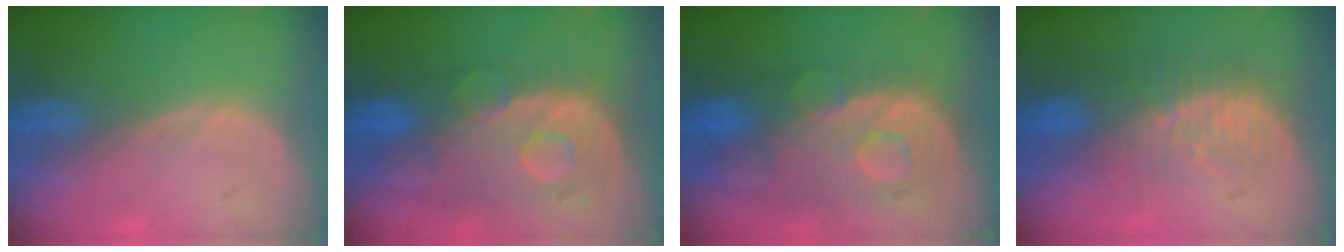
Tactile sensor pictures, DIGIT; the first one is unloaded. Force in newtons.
{"total": 11.2, "press": 9.7, "slide": 5.5}
{"total": 11.3, "press": 9.8, "slide": 5.6}
{"total": 8.5, "press": 7.8, "slide": 3.5}